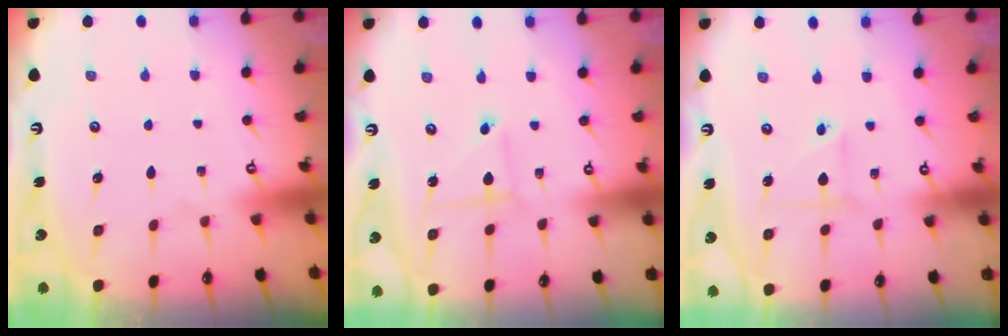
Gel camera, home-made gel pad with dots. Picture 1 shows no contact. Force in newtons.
{"total": 2.4, "press": 2.4, "slide": 0.2}
{"total": 2.5, "press": 2.3, "slide": 1.1}